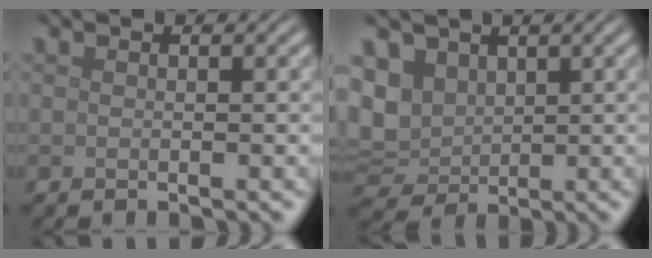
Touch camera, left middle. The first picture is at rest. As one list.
[{"total": 4.8, "force": [1.5, 3.8, 2.5], "torque": [-0.066, 0.002, 0.024]}]